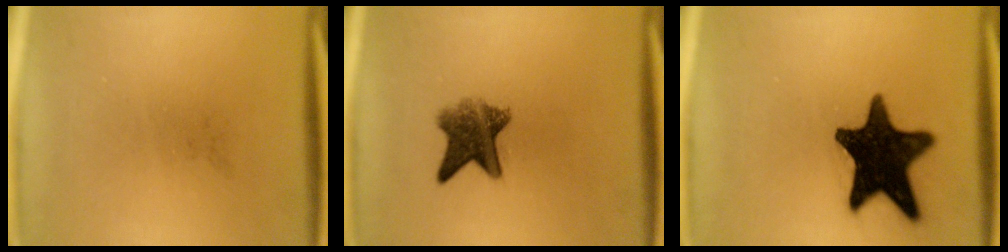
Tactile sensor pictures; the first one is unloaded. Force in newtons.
{"total": 6.5}
{"total": 17.1}